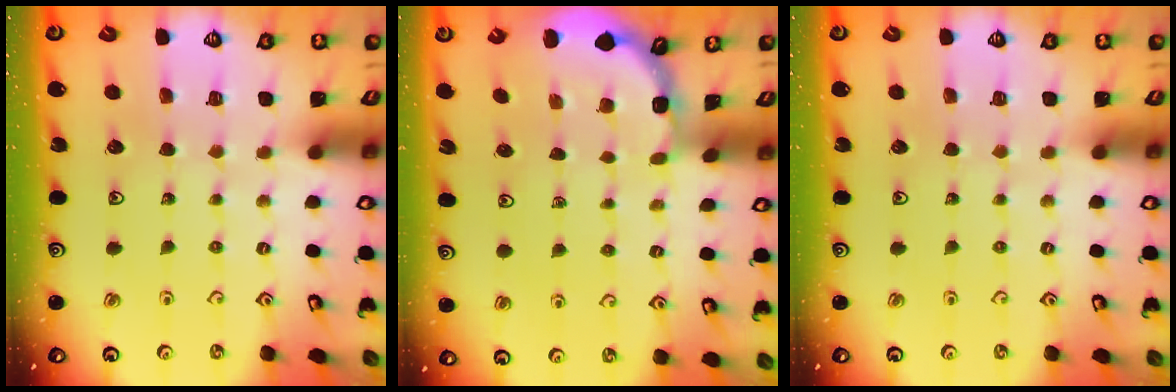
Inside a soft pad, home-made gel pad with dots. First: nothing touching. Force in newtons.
{"total": 2.1, "press": 2.1, "slide": 0.1}
{"total": 0.0}